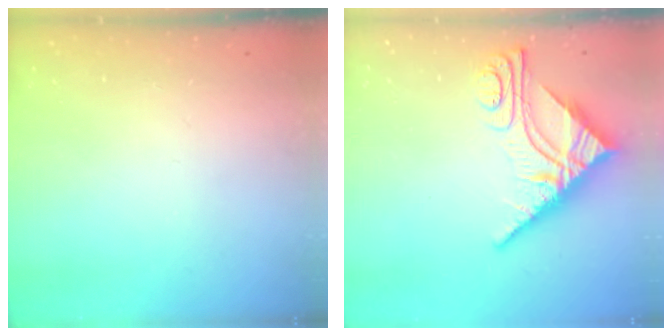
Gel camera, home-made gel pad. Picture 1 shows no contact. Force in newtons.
{"total": 11.8, "press": 11.7, "slide": 1.2}